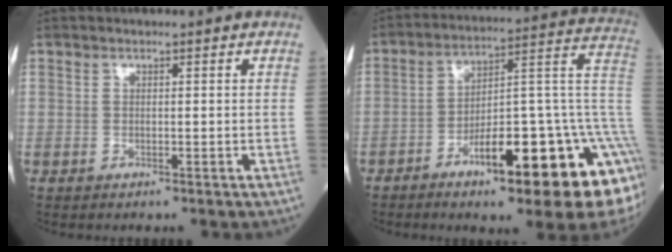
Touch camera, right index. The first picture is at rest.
{"total": 20.2, "force": [-7.3, 4.0, 18.4], "torque": [-0.167, 0.031, -0.101]}